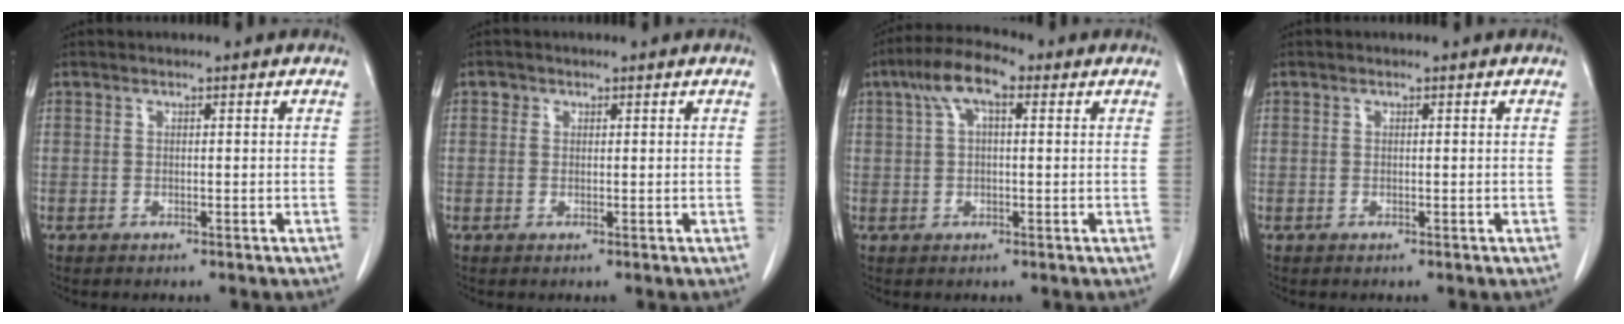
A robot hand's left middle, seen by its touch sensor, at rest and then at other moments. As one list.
[{"total": 0.8, "force": [0.4, 0.7, 0.1], "torque": [0.004, 0.001, 0.003]}, {"total": 6.8, "force": [2.9, 2.3, 5.7], "torque": [-0.112, 0.033, 0.049]}, {"total": 0.0}]